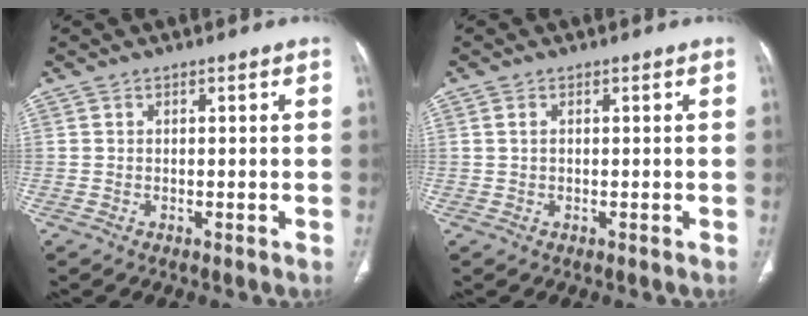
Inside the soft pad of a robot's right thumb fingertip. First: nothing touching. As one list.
[{"total": 1.1, "force": [0.4, 0.7, 0.8], "torque": [-0.022, 0.005, 0.011]}]